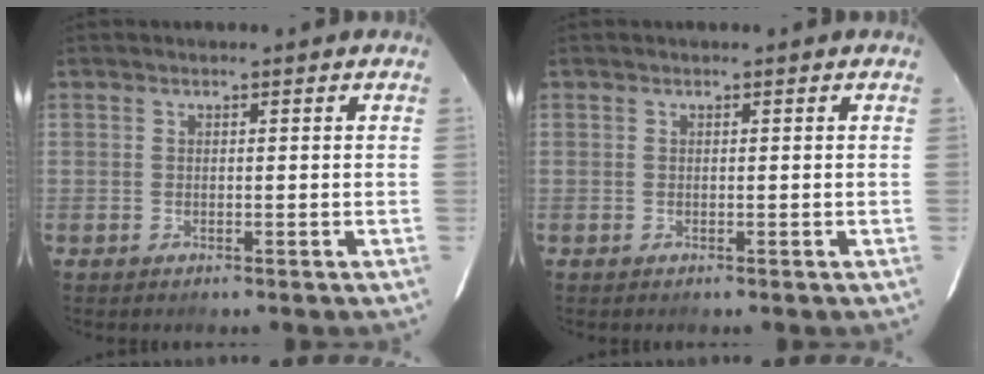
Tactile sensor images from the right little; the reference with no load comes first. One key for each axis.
{"total": 0.0}